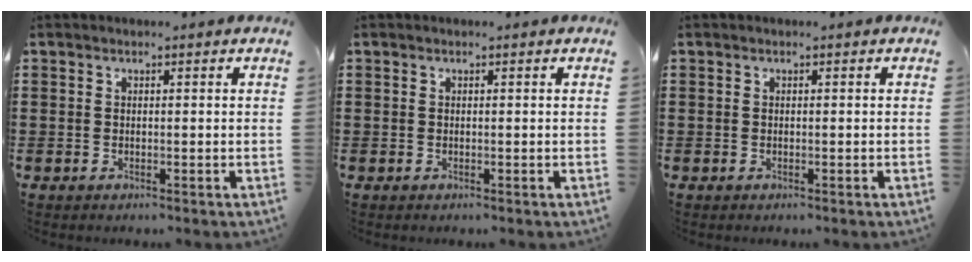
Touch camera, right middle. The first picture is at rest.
{"total": 0.0}
{"total": 0.0}